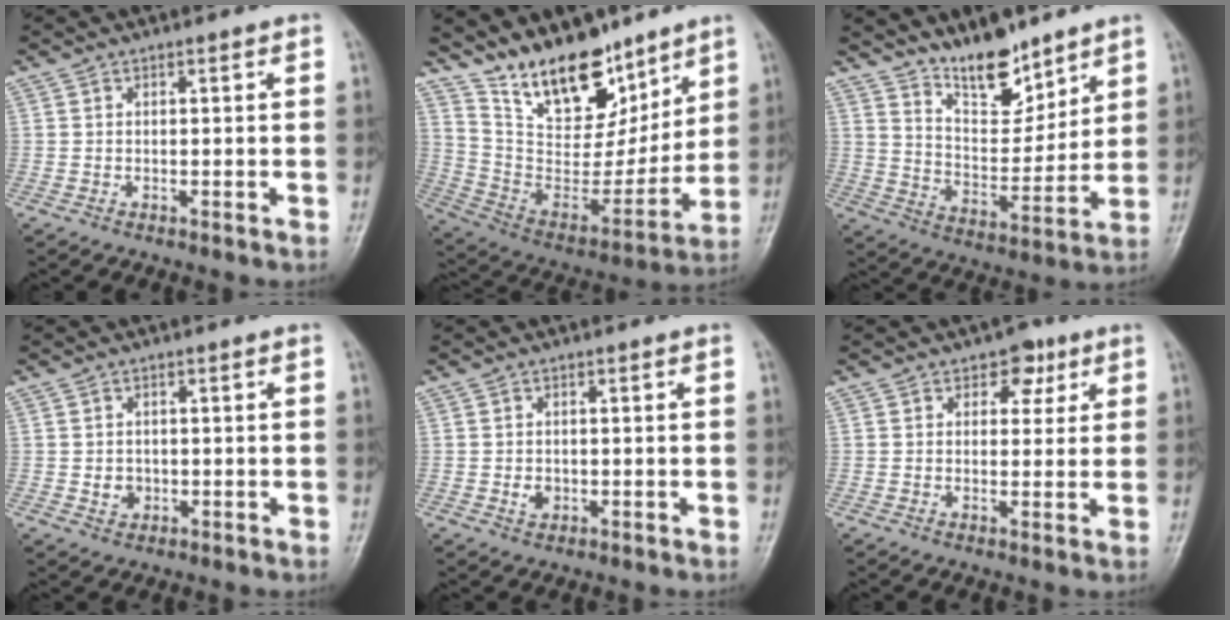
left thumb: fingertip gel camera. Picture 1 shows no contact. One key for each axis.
{"total": 20.0, "fx": 14.4, "fy": 9.5, "fz": 10.1, "tx": -0.117, "ty": -0.080, "tz": 0.259}
{"total": 11.5, "fx": 9.1, "fy": 4.5, "fz": 5.5, "tx": -0.063, "ty": -0.077, "tz": 0.168}
{"total": 2.7, "fx": -0.4, "fy": 2.4, "fz": 1.2, "tx": -0.007, "ty": 0.003, "tz": -0.001}
{"total": 2.2, "fx": -0.4, "fy": 1.8, "fz": 1.1, "tx": -0.011, "ty": 0.002, "tz": -0.004}
{"total": 4.8, "fx": 2.3, "fy": 3.4, "fz": 2.5, "tx": -0.002, "ty": -0.006, "tz": 0.026}